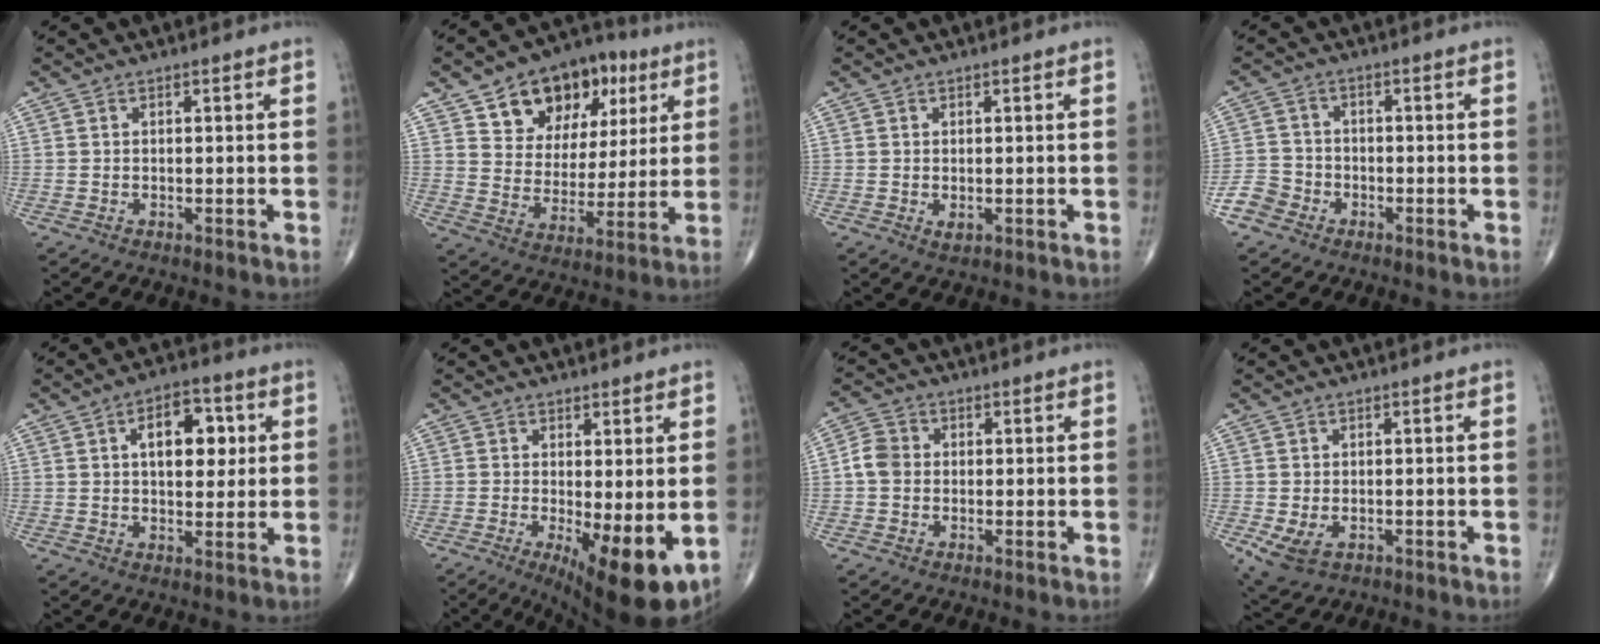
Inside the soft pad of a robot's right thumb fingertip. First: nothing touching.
{"total": 17.8, "force": [8.5, 11.9, 10.0], "torque": [-0.105, -0.016, 0.141]}
{"total": 1.2, "force": [-0.1, 0.8, 1.0], "torque": [-0.014, -0.003, 0.000]}
{"total": 4.5, "force": [-2.7, 3.5, 0.7], "torque": [0.002, 0.017, -0.059]}
{"total": 10.3, "force": [2.5, 5.8, 8.2], "torque": [-0.085, 0.003, 0.036]}
{"total": 11.0, "force": [-2.2, 3.4, 10.2], "torque": [-0.147, -0.027, -0.023]}
{"total": 4.3, "force": [-0.3, 3.6, 2.2], "torque": [-0.035, 0.011, -0.013]}
{"total": 5.2, "force": [-1.7, 3.4, 3.6], "torque": [-0.071, -0.004, -0.020]}